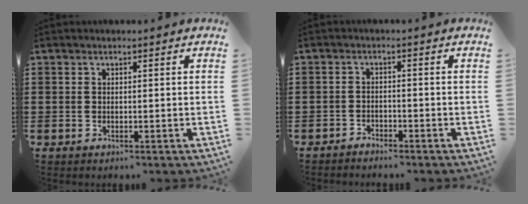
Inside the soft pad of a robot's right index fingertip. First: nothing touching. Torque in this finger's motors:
{"motor_torque": [-0.27, -0.42, 0.00, -0.04]}